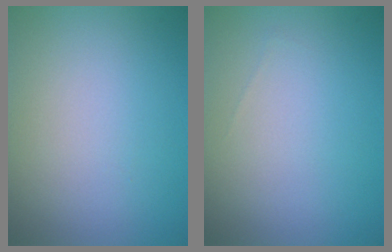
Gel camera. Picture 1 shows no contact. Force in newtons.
{"total": 0.0}